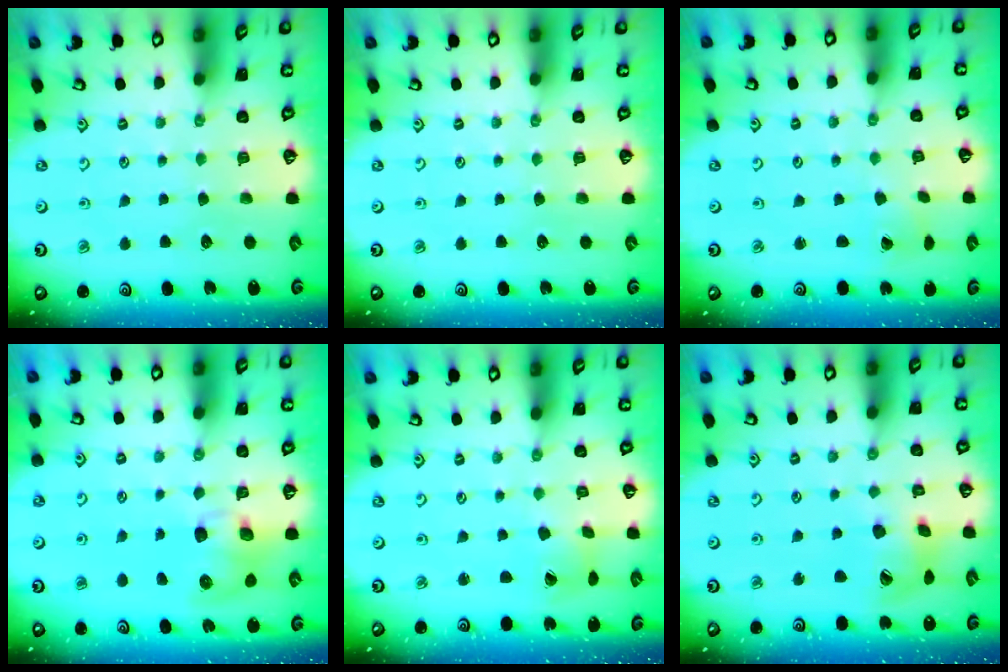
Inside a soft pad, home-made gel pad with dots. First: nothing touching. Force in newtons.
{"total": 0.0}
{"total": 1.6, "press": 1.6, "slide": 0.1}
{"total": 8.6, "press": 8.5, "slide": 1.1}
{"total": 2.8, "press": 2.8, "slide": 0.4}
{"total": 13.1, "press": 13.0, "slide": 1.8}